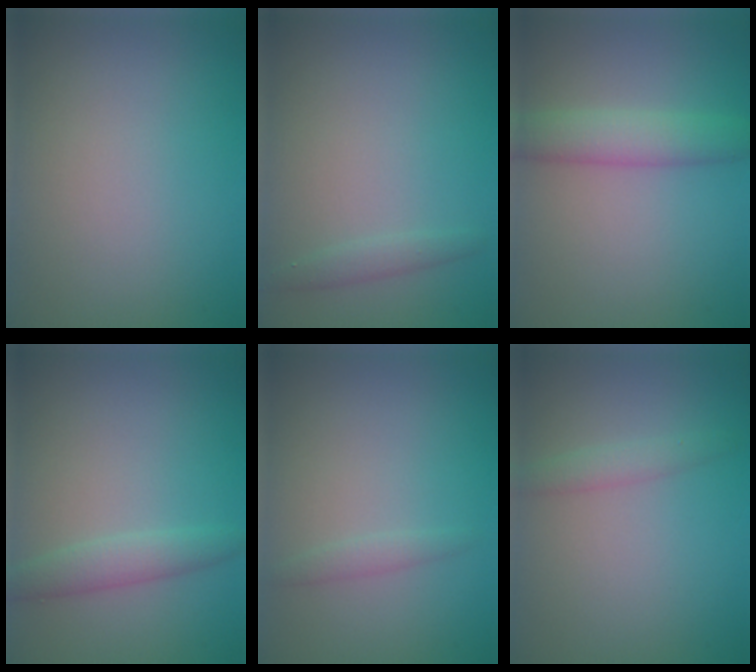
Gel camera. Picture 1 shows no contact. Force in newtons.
{"total": 1.1, "press": 1.1, "slide": 0.0}
{"total": 3.5, "press": 3.5, "slide": 0.1}
{"total": 2.3, "press": 2.3, "slide": 0.0}
{"total": 1.0, "press": 1.0, "slide": 0.1}
{"total": 1.5, "press": 1.5, "slide": 0.0}